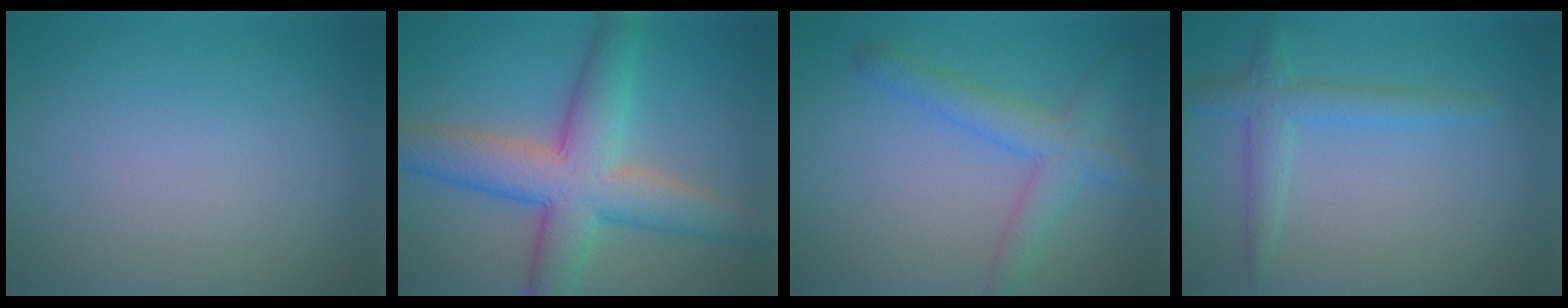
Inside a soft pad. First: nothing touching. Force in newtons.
{"total": 8.3, "press": 8.3, "slide": 0.2}
{"total": 3.6, "press": 3.6, "slide": 0.1}
{"total": 2.6, "press": 2.6, "slide": 0.1}